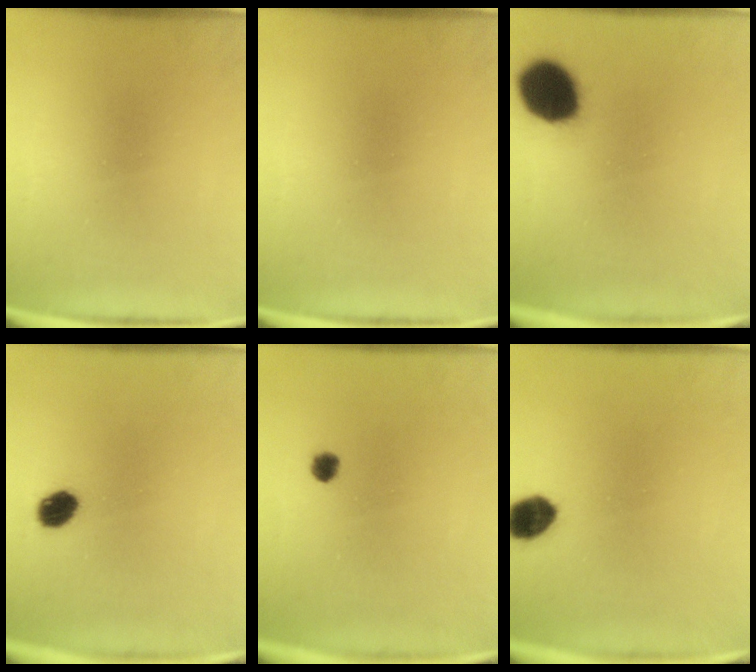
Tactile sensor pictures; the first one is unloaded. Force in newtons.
{"total": 0.0}
{"total": 13.4}
{"total": 4.3}
{"total": 1.7}
{"total": 6.2}